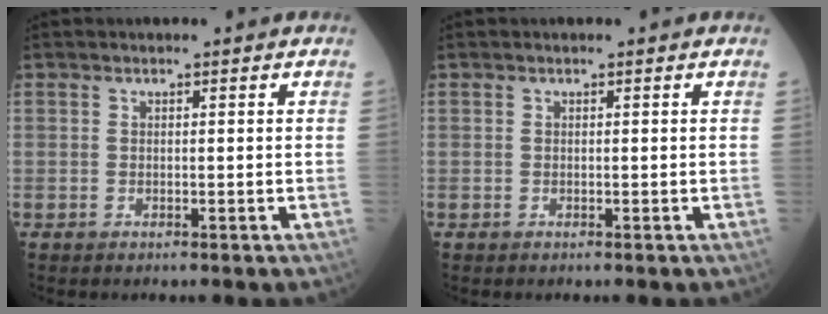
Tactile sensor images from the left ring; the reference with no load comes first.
{"total": 0.0}